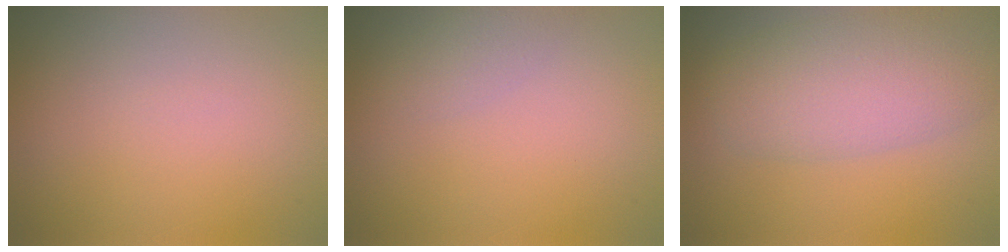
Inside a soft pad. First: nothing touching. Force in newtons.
{"total": 1.4, "press": 1.4, "slide": 0.1}
{"total": 6.8, "press": 6.8, "slide": 0.4}